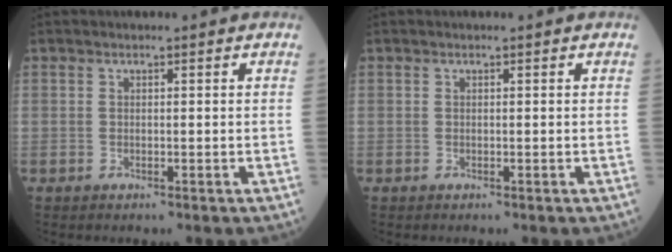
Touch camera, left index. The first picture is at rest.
{"total": 0.0}